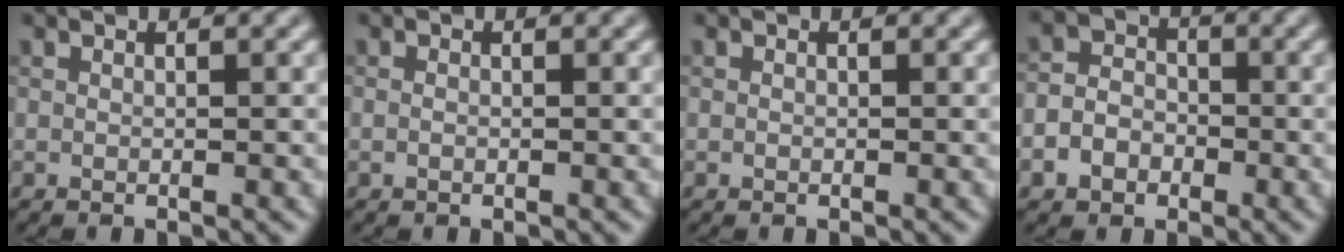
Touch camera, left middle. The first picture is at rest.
{"total": 0.5, "force": [-0.1, 0.4, 0.4], "torque": [-0.007, -0.001, -0.002]}
{"total": 0.0}
{"total": 3.5, "force": [-1.3, 2.9, 1.5], "torque": [-0.003, 0.002, -0.029]}